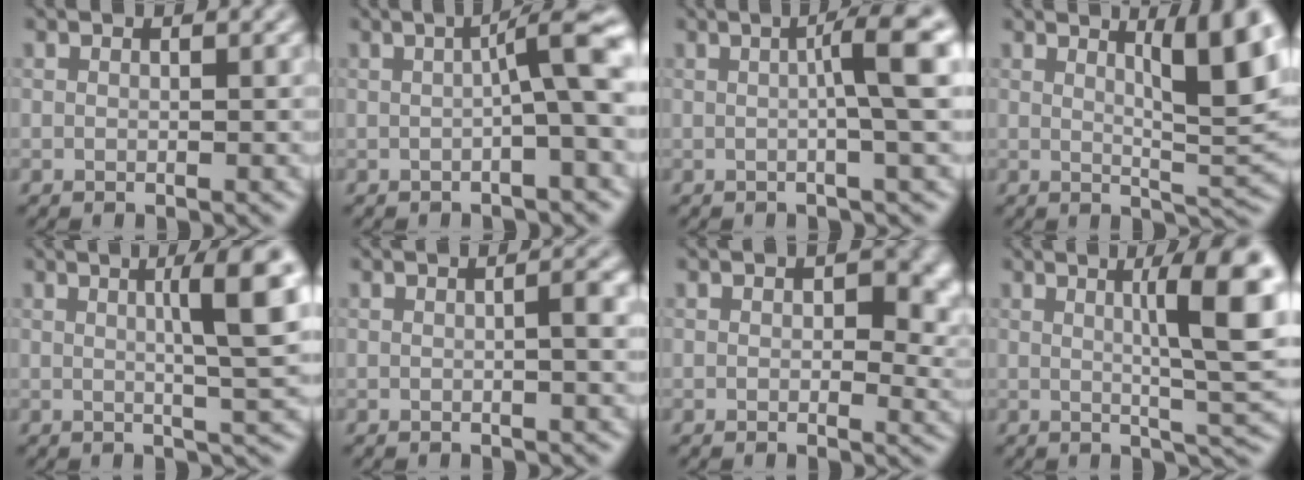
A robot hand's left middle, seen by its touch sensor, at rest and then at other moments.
{"total": 5.4, "force": [0.1, 0.6, 5.4], "torque": [-0.079, 0.016, -0.006]}
{"total": 5.6, "force": [0.6, 0.7, 5.5], "torque": [-0.073, 0.016, 0.005]}
{"total": 7.1, "force": [2.7, 1.5, 6.4], "torque": [-0.079, -0.003, 0.045]}
{"total": 6.8, "force": [1.6, 1.0, 6.6], "torque": [-0.085, 0.009, 0.024]}
{"total": 2.1, "force": [0.0, 0.5, 2.1], "torque": [-0.029, 0.005, -0.001]}
{"total": 5.4, "force": [1.2, 3.3, 4.1], "torque": [-0.033, -0.007, 0.011]}
{"total": 8.2, "force": [1.8, 1.4, 7.9], "torque": [-0.104, 0.001, 0.030]}